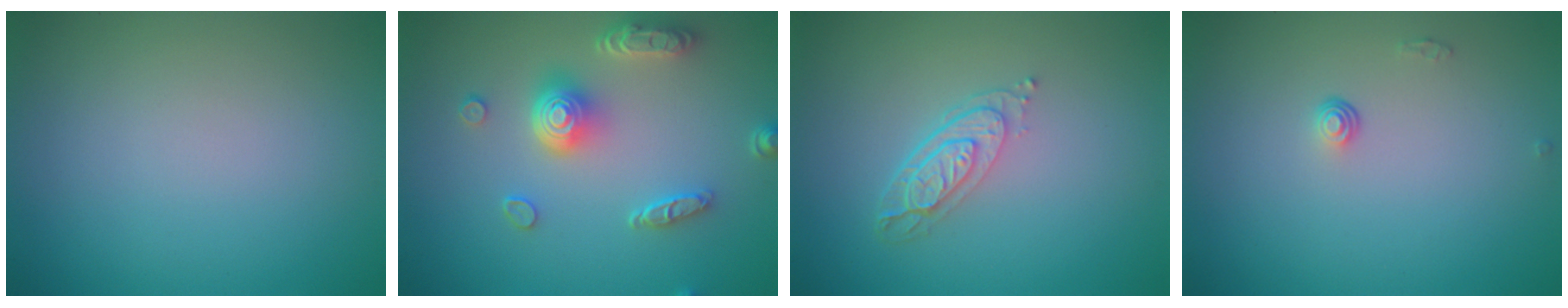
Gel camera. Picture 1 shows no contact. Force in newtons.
{"total": 4.9, "press": 4.0, "slide": 2.9}
{"total": 3.2, "press": 2.4, "slide": 2.2}
{"total": 0.8, "press": 0.5, "slide": 0.6}